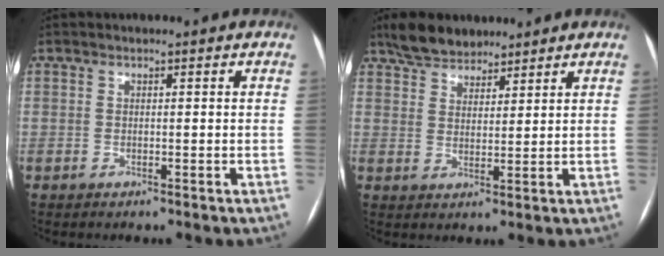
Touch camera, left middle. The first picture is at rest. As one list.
[{"total": 6.5, "force": [5.6, 2.8, 1.9], "torque": [-0.035, 0.013, 0.103]}]